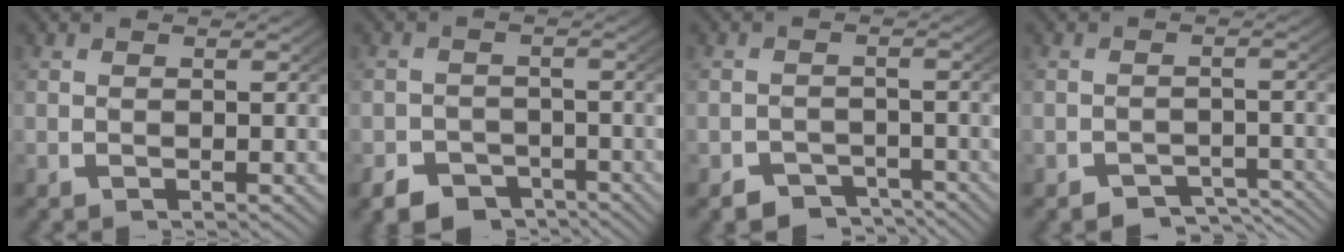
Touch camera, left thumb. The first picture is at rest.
{"total": 6.0, "force": [-4.4, 3.7, 1.7], "torque": [-0.019, -0.024, -0.074]}
{"total": 4.4, "force": [-3.3, 2.5, 1.5], "torque": [-0.016, -0.021, -0.057]}
{"total": 3.9, "force": [-3.0, 2.0, 1.7], "torque": [-0.018, -0.016, -0.049]}